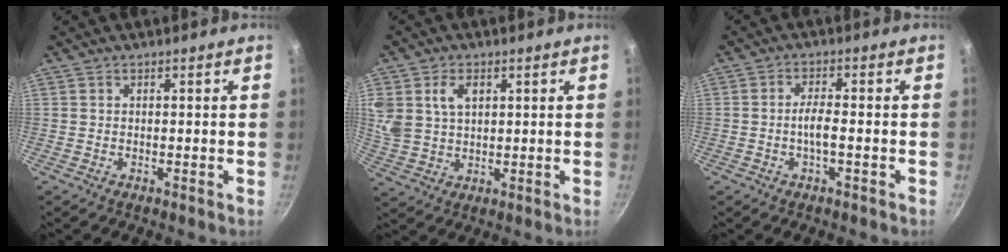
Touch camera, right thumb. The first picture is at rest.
{"total": 9.2, "force": [3.3, 6.4, 5.6], "torque": [-0.103, -0.008, 0.068]}
{"total": 3.5, "force": [-1.0, 0.9, 3.2], "torque": [-0.065, 0.016, -0.023]}